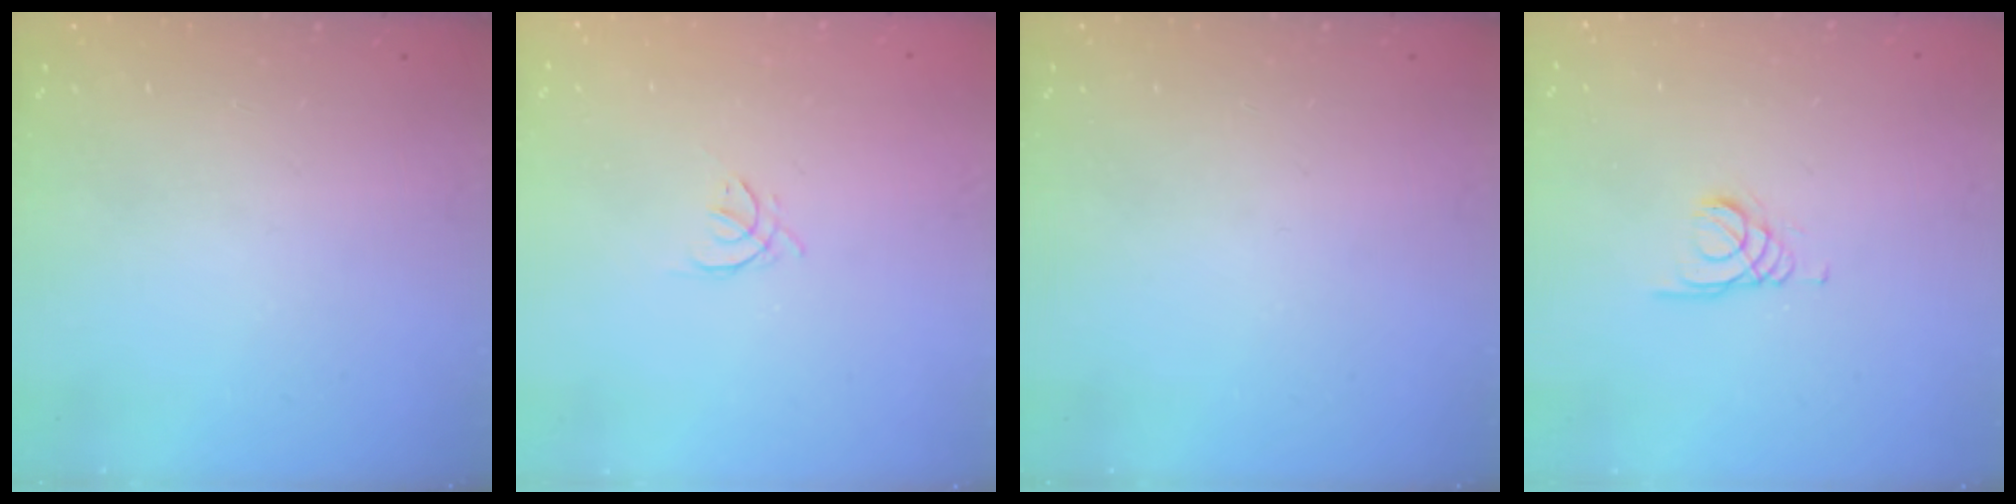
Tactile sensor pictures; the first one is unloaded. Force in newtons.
{"total": 1.5, "press": 1.4, "slide": 0.6}
{"total": 0.0}
{"total": 1.6, "press": 1.6, "slide": 0.0}